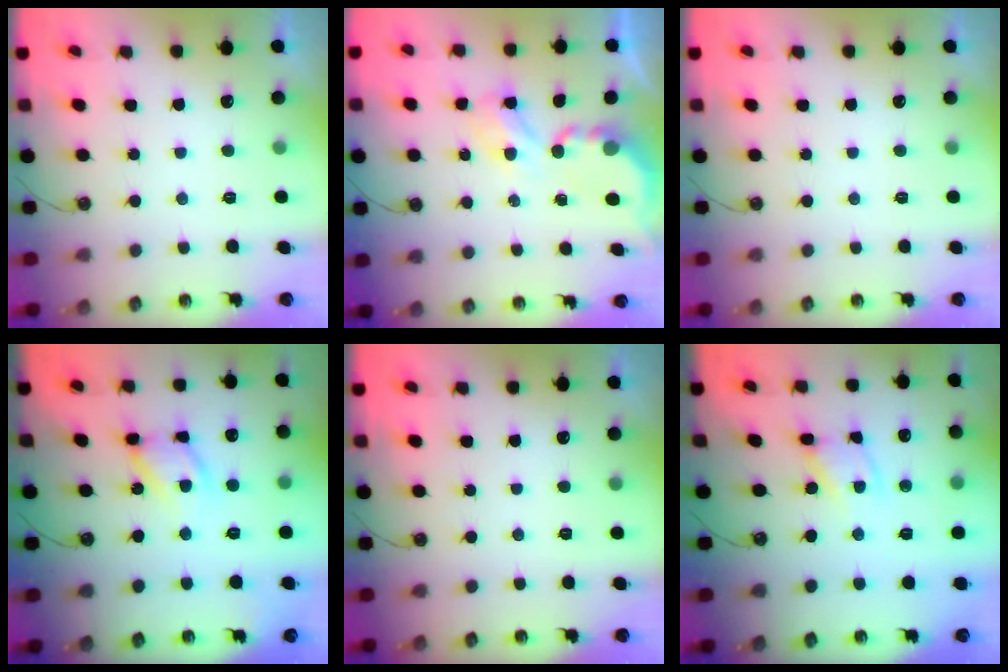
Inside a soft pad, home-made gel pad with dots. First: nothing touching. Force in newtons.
{"total": 4.5, "press": 4.5, "slide": 0.3}
{"total": 0.0}
{"total": 12.5, "press": 12.5, "slide": 1.1}
{"total": 0.0}
{"total": 7.2, "press": 7.2, "slide": 0.5}